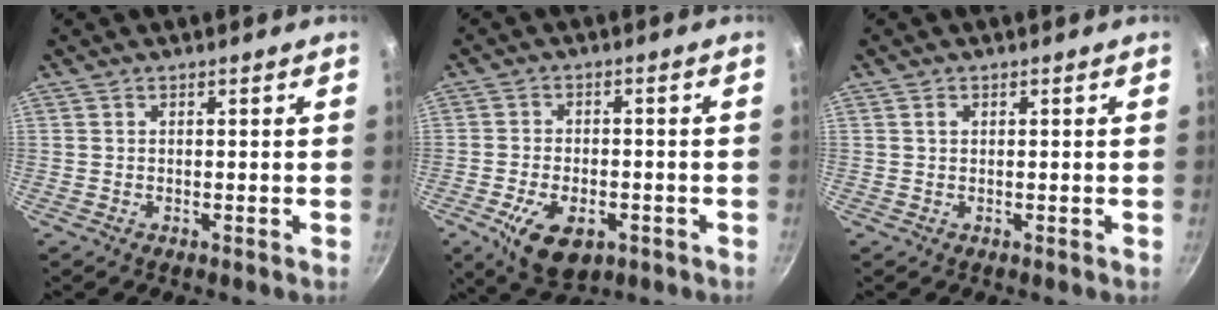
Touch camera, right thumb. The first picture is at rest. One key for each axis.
{"total": 10.5, "fx": -4.3, "fy": 6.0, "fz": 7.5, "tx": -0.118, "ty": 0.007, "tz": -0.063}
{"total": 0.9, "fx": 0.3, "fy": 0.6, "fz": 0.5, "tx": -0.009, "ty": 0.001, "tz": 0.005}